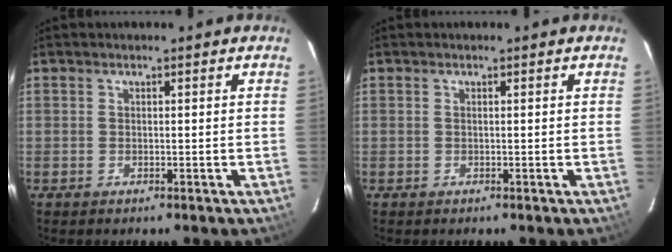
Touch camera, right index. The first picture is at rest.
{"total": 0.0}